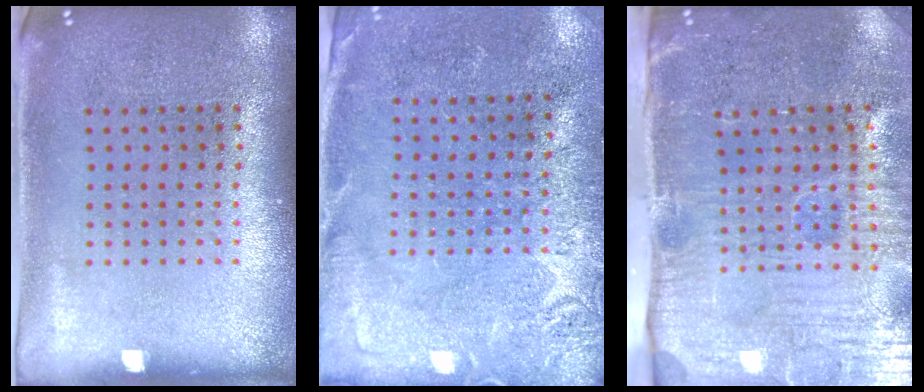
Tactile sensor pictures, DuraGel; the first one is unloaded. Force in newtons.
{"total": 2.7, "press": 2.6, "slide": 0.9}
{"total": 5.1, "press": 4.3, "slide": 2.8}